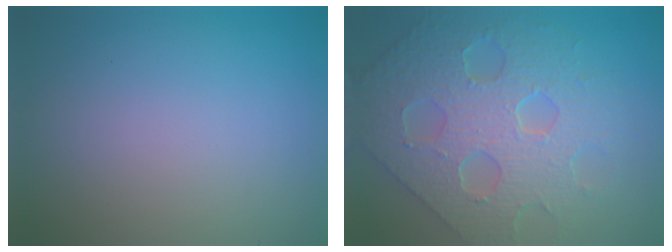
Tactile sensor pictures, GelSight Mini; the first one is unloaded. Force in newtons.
{"total": 6.9, "press": 6.1, "slide": 3.3}